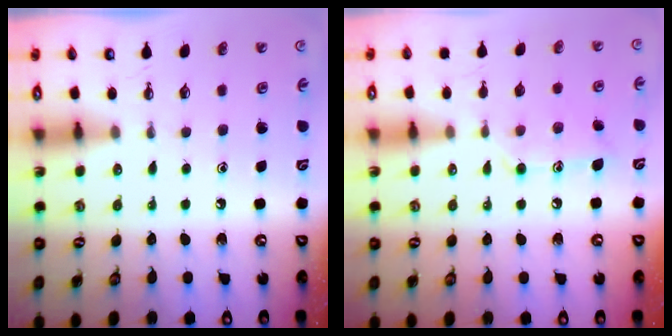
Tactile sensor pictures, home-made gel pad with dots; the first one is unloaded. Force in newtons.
{"total": 10.1, "press": 10.1, "slide": 0.5}